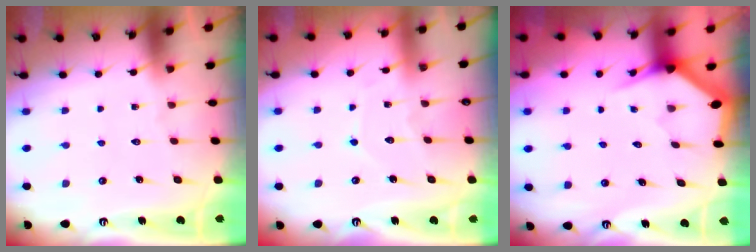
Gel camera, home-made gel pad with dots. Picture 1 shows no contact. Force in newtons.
{"total": 4.3, "press": 4.3, "slide": 0.4}
{"total": 3.1, "press": 3.1, "slide": 0.1}